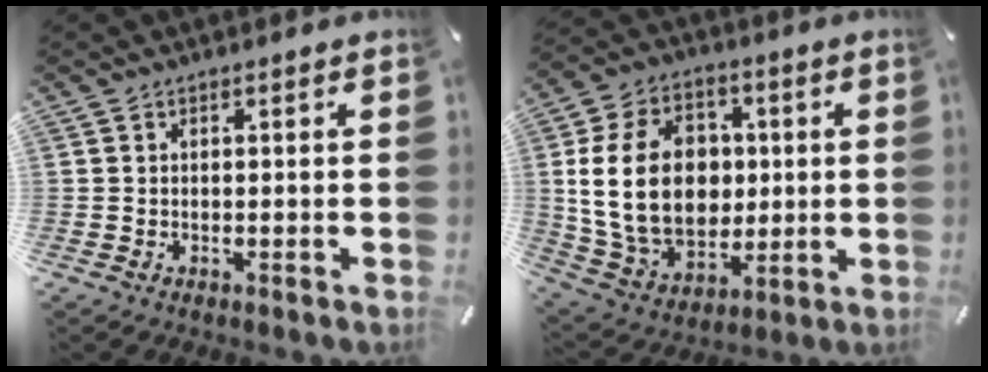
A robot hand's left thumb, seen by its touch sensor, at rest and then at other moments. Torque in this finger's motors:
{"motor_torque": [1.96, 1.97, 2.33, 0.06, 0.73]}